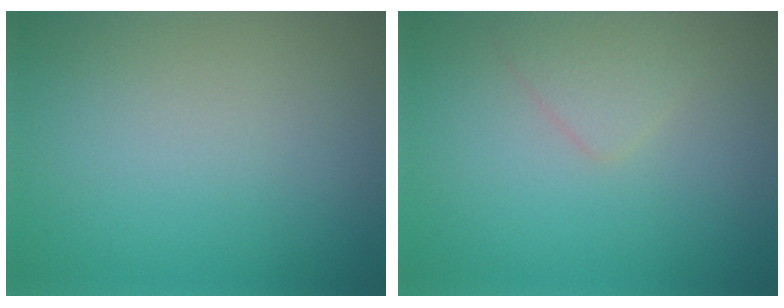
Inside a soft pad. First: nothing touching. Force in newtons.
{"total": 1.7, "press": 1.7, "slide": 0.0}